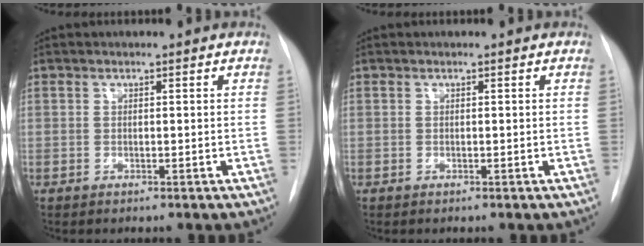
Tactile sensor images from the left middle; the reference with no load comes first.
{"total": 0.0}